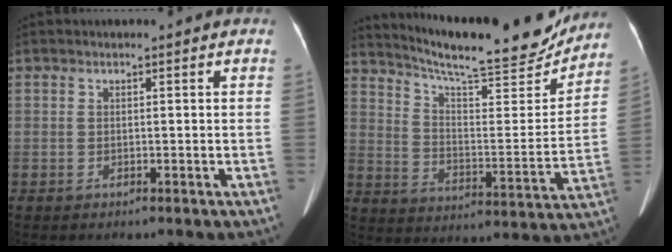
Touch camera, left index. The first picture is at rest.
{"total": 22.1, "force": [20.1, 2.5, 9.0], "torque": [-0.150, -0.034, 0.282]}